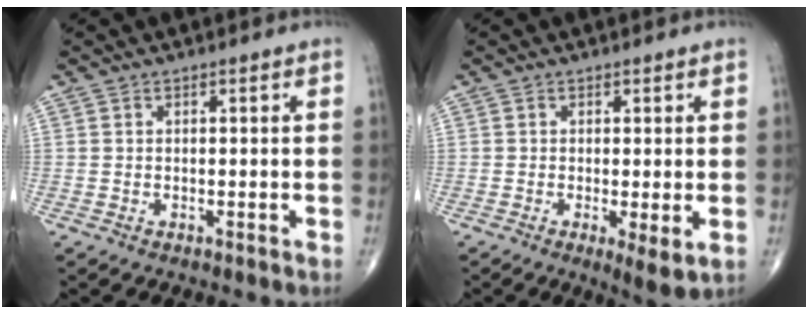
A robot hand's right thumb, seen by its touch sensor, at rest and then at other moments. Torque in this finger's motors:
{"motor_torque": [-0.39, 0.09, -0.22, -0.24, 0.00]}